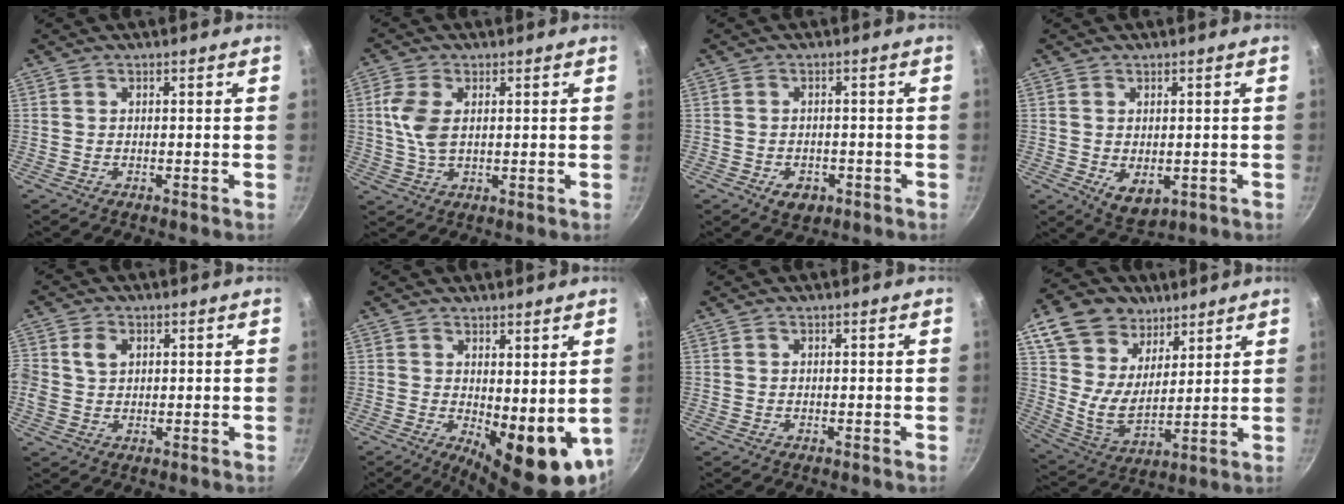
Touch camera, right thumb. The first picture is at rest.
{"total": 7.0, "force": [1.3, 4.0, 5.5], "torque": [-0.115, 0.004, 0.026]}
{"total": 4.4, "force": [-1.8, 3.1, 2.5], "torque": [-0.030, 0.011, -0.017]}
{"total": 5.8, "force": [-0.7, 3.8, 4.3], "torque": [-0.061, -0.015, 0.000]}
{"total": 4.7, "force": [1.0, 3.7, 2.7], "torque": [-0.046, 0.005, 0.014]}
{"total": 12.1, "force": [0.8, 5.2, 10.9], "torque": [-0.117, -0.025, 0.025]}
{"total": 0.0}
{"total": 16.7, "force": [9.3, 11.3, 8.0], "torque": [-0.136, -0.034, 0.172]}